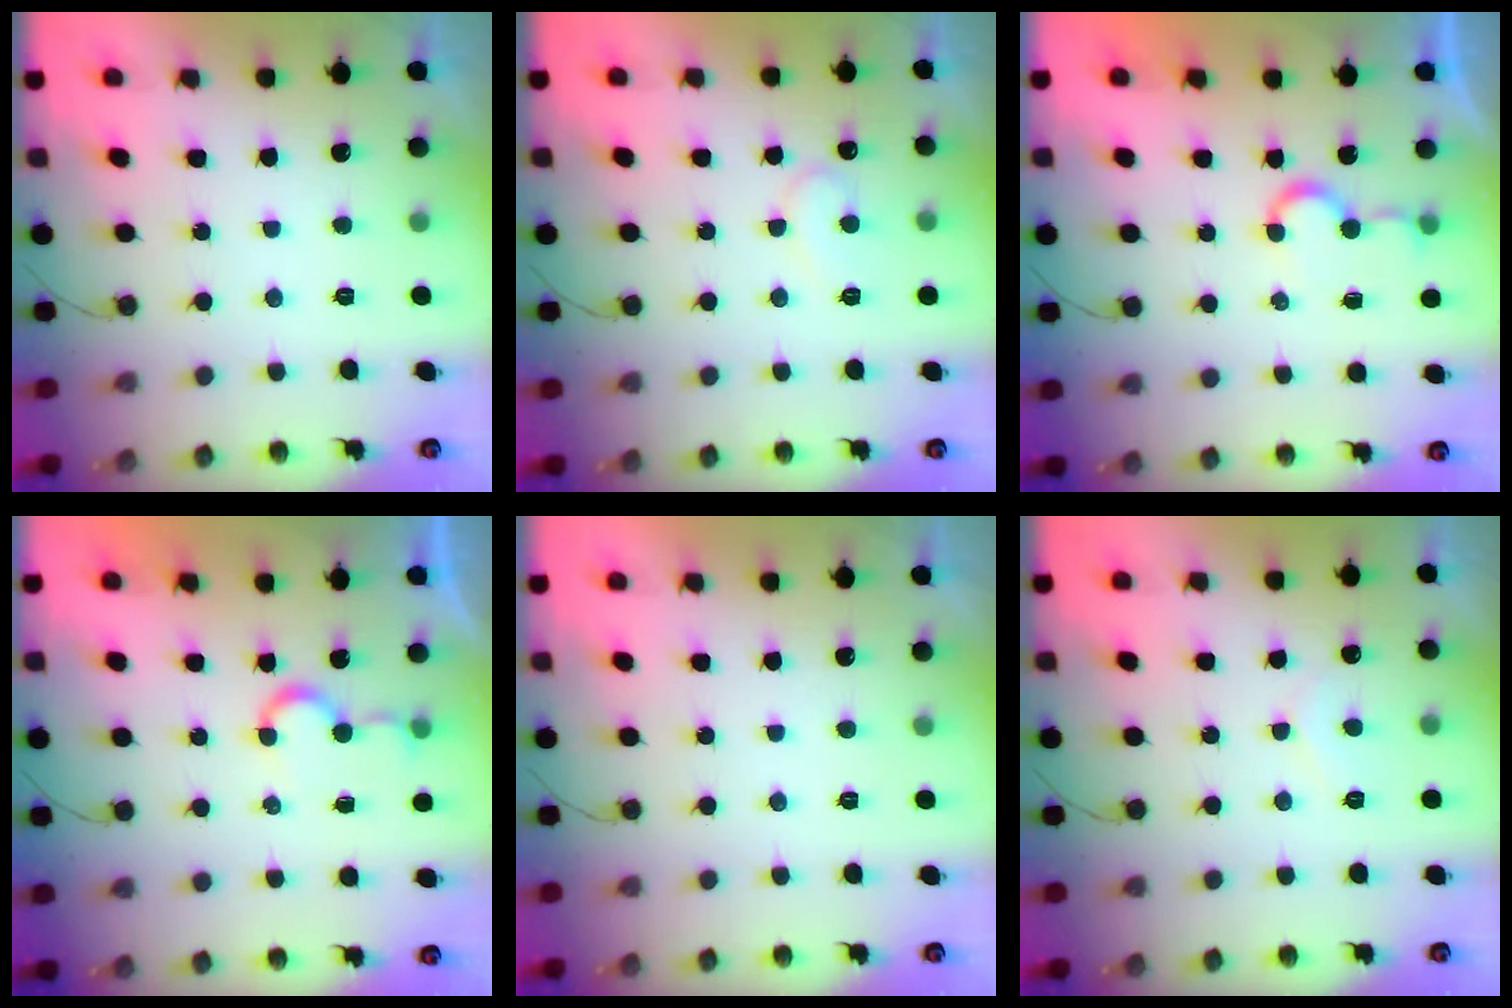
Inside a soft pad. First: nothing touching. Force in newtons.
{"total": 7.5, "press": 7.5, "slide": 0.4}
{"total": 5.1, "press": 5.1, "slide": 0.4}
{"total": 5.1, "press": 5.1, "slide": 0.4}
{"total": 2.0, "press": 2.0, "slide": 0.1}
{"total": 4.8, "press": 4.8, "slide": 0.5}